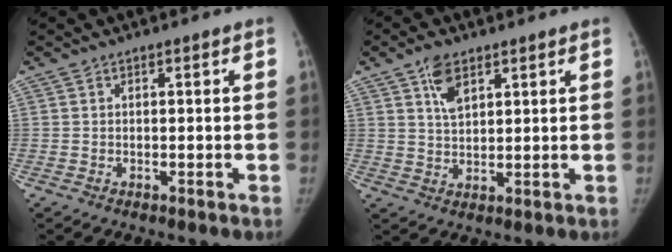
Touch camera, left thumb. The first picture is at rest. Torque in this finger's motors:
{"motor_torque": [0.12, -0.04, 0.95, -0.77, 0.19]}